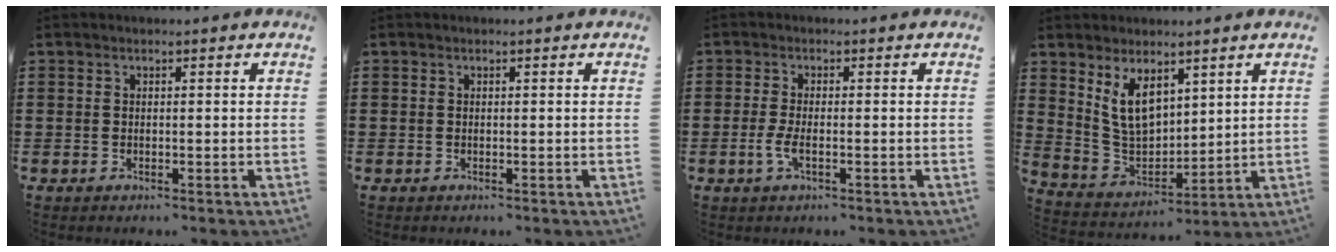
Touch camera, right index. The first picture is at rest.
{"total": 0.0}
{"total": 2.8, "force": [-0.9, 0.7, 2.6], "torque": [-0.059, -0.005, -0.021]}
{"total": 8.6, "force": [4.1, 5.1, 5.6], "torque": [-0.132, -0.008, 0.073]}